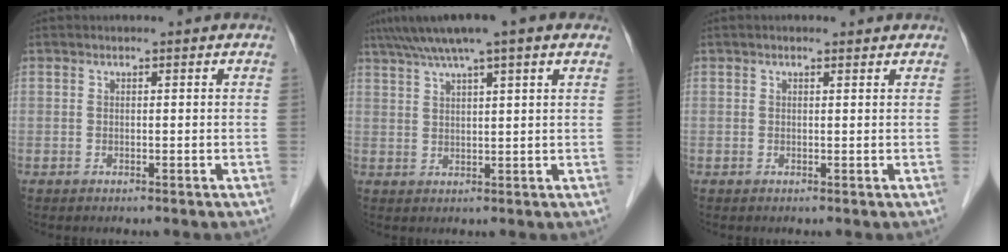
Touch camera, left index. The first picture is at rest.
{"total": 10.0, "force": [7.0, 0.6, 7.2], "torque": [-0.116, 0.043, 0.106]}
{"total": 0.9, "force": [0.7, 0.4, 0.5], "torque": [-0.016, 0.008, 0.009]}